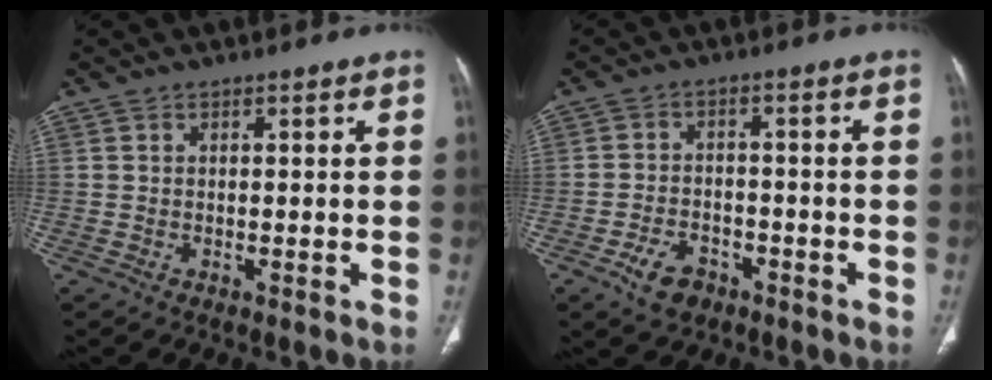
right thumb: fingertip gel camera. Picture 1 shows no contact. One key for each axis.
{"total": 5.9, "fx": -3.4, "fy": 3.8, "fz": 2.9, "tx": -0.044, "ty": 0.023, "tz": -0.054}